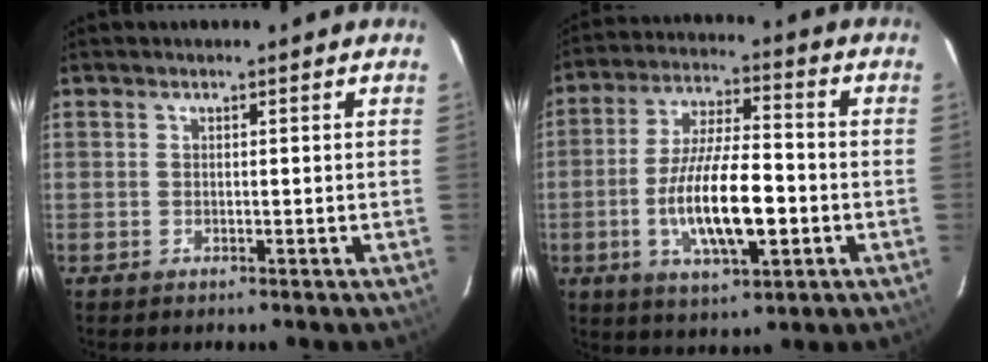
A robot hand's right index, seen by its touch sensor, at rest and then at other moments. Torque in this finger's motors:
{"motor_torque": [0.58, -0.11, 0.93, 0.21]}